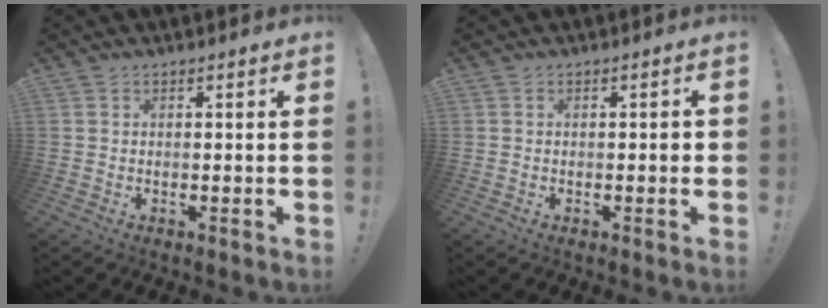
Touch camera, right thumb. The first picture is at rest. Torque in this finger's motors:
{"motor_torque": [0.24, 0.32, 0.31, -0.37, 0.04]}